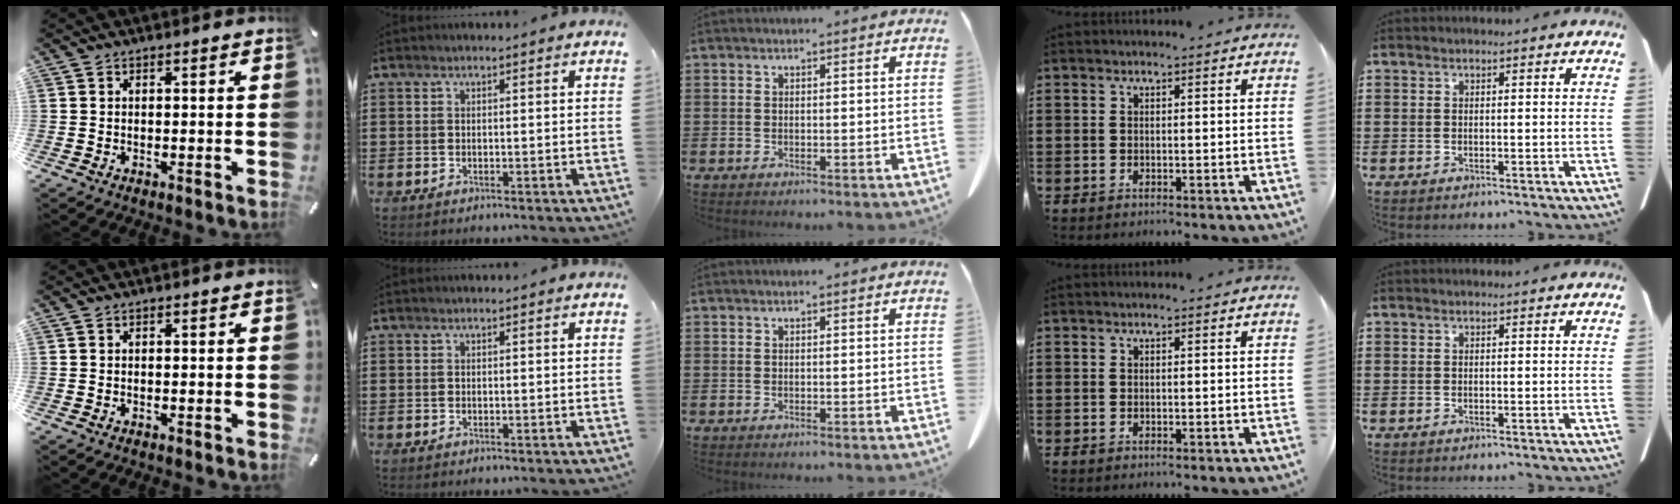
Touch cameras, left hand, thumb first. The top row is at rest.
{}